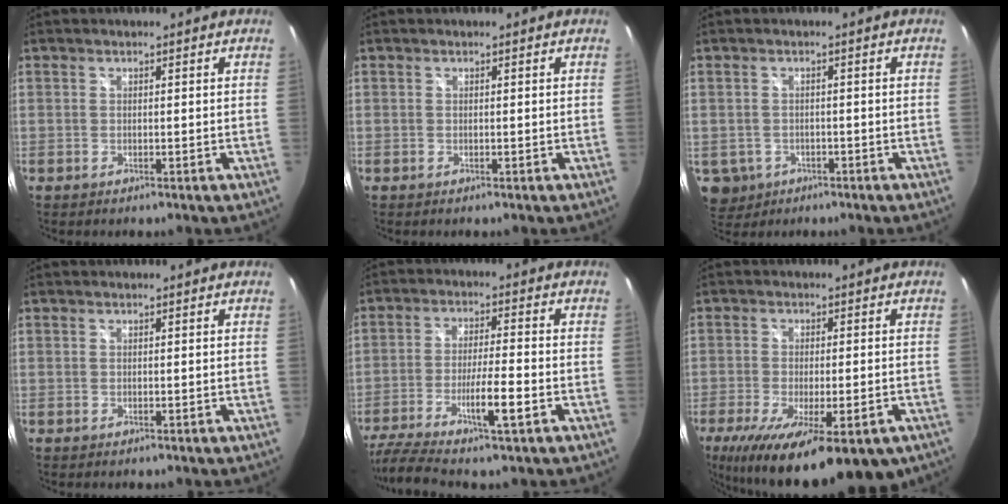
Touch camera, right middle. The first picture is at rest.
{"total": 0.0}
{"total": 6.5, "force": [-2.1, 5.7, 2.3], "torque": [-0.060, -0.009, -0.019]}
{"total": 0.0}
{"total": 12.2, "force": [-7.5, 0.7, 9.6], "torque": [-0.199, -0.024, -0.135]}
{"total": 21.0, "force": [-12.8, 6.6, 15.2], "torque": [-0.279, -0.069, -0.188]}